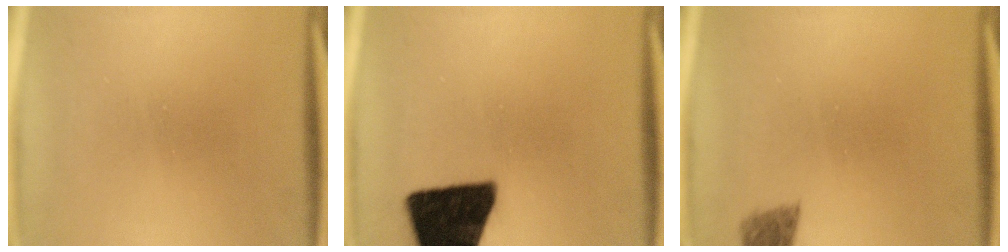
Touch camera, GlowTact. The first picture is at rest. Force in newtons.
{"total": 19.6}
{"total": 2.7}